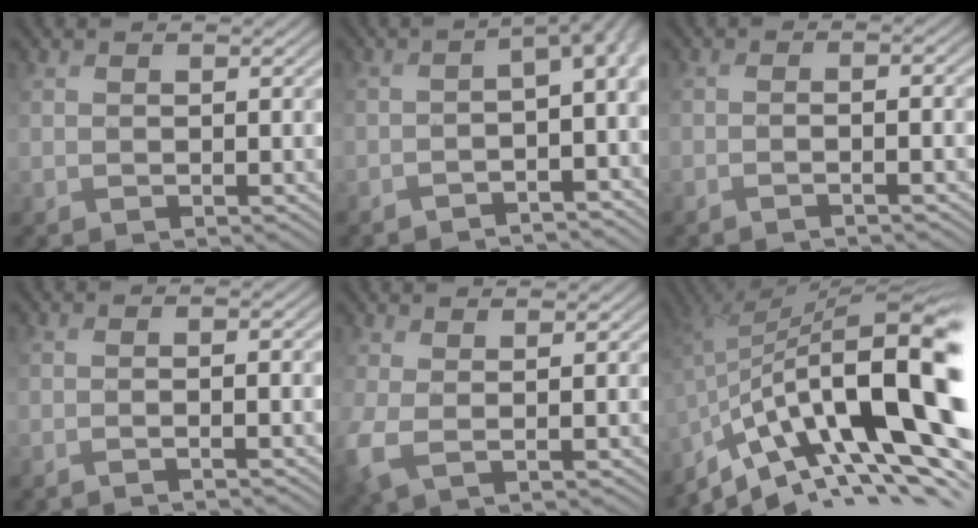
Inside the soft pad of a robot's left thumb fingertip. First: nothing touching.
{"total": 7.5, "force": [-2.7, 2.3, 6.6], "torque": [-0.061, -0.006, -0.041]}
{"total": 4.2, "force": [-1.4, 1.3, 3.7], "torque": [-0.044, -0.006, -0.027]}
{"total": 3.3, "force": [-1.1, 1.0, 2.9], "torque": [-0.035, -0.005, -0.023]}
{"total": 3.3, "force": [0.4, 1.4, 2.9], "torque": [-0.068, -0.006, 0.006]}
{"total": 18.4, "force": [-6.0, 7.6, 15.6], "torque": [-0.256, -0.018, -0.103]}